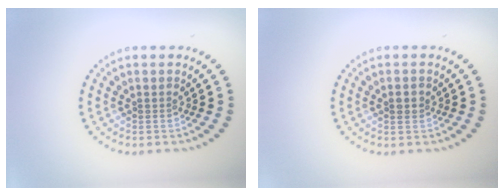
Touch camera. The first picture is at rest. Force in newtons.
{"total": 1.6, "press": 1.6, "slide": 0.3}